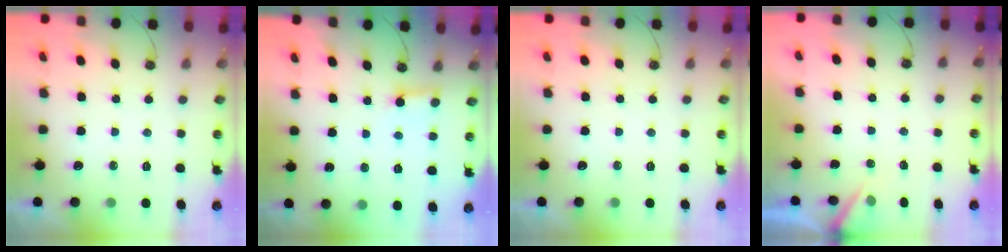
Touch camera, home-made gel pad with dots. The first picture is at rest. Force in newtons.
{"total": 2.5, "press": 2.5, "slide": 0.2}
{"total": 0.0}
{"total": 3.3, "press": 3.3, "slide": 0.1}